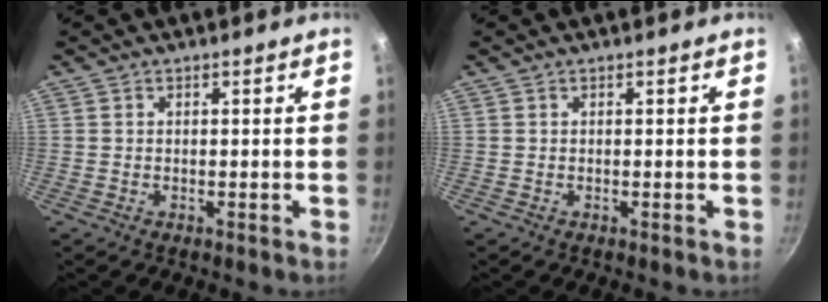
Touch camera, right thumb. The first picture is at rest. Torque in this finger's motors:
{"motor_torque": [-0.01, 0.00, 0.07, -0.08, 0.03]}